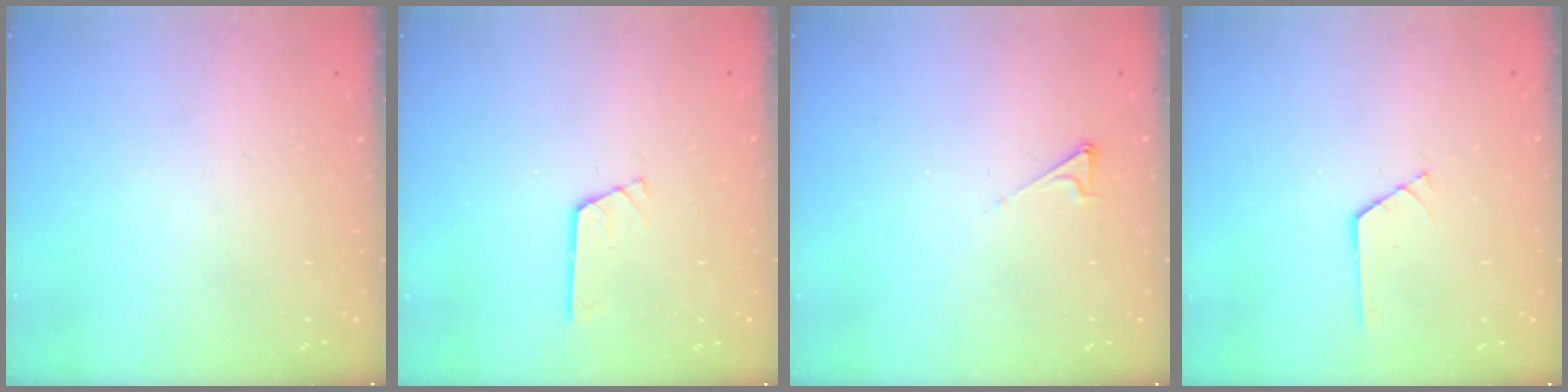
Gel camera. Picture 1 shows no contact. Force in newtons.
{"total": 2.7, "press": 2.7, "slide": 0.3}
{"total": 2.5, "press": 2.5, "slide": 0.3}
{"total": 1.0, "press": 1.0, "slide": 0.1}